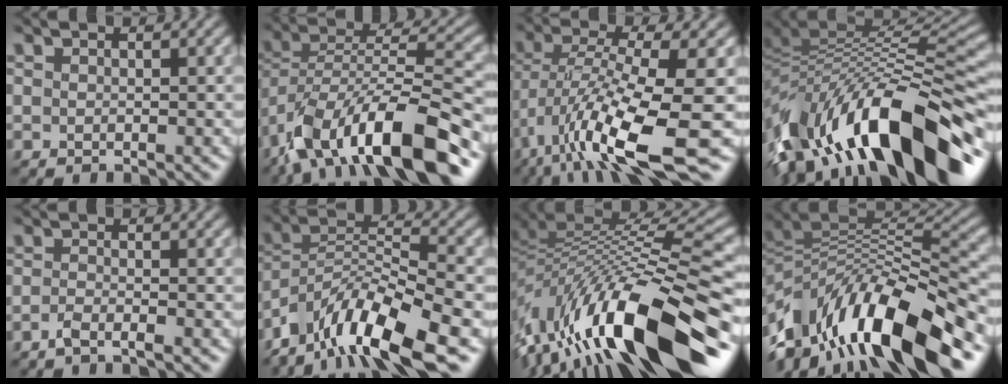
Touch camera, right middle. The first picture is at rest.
{"total": 13.8, "force": [-8.8, 4.9, 9.5], "torque": [-0.177, 0.015, -0.151]}
{"total": 11.3, "force": [-4.4, 2.8, 10.0], "torque": [-0.194, -0.003, -0.072]}
{"total": 15.3, "force": [-6.9, 6.7, 11.9], "torque": [-0.212, 0.023, -0.119]}
{"total": 1.3, "force": [-1.0, 0.1, 0.8], "torque": [-0.016, 0.004, -0.024]}
{"total": 11.0, "force": [-7.5, 3.2, 7.4], "torque": [-0.129, 0.012, -0.146]}
{"total": 15.1, "force": [-6.7, 5.1, 12.6], "torque": [-0.227, 0.025, -0.124]}
{"total": 12.4, "force": [-6.3, 4.7, 9.7], "torque": [-0.175, 0.032, -0.103]}